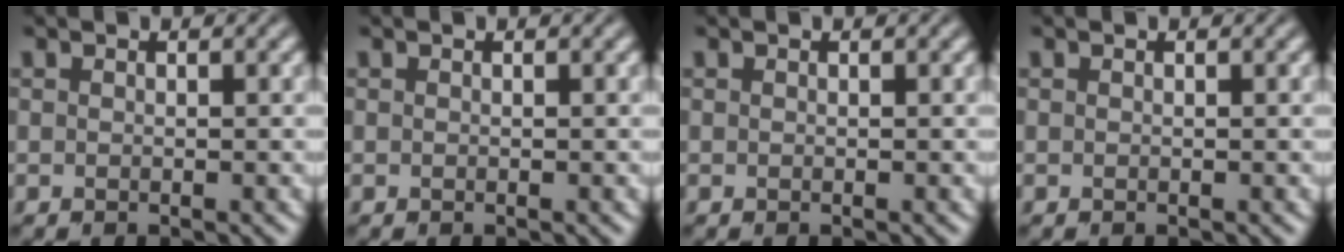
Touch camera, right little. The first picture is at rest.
{"total": 0.0}
{"total": 0.0}
{"total": 0.0}